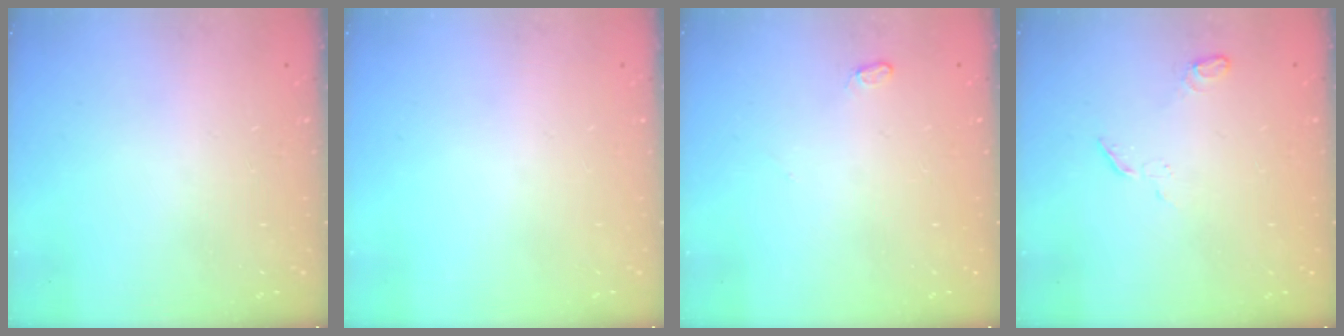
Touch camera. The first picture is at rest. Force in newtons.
{"total": 0.0}
{"total": 3.5, "press": 3.5, "slide": 0.5}
{"total": 4.2, "press": 4.2, "slide": 0.5}